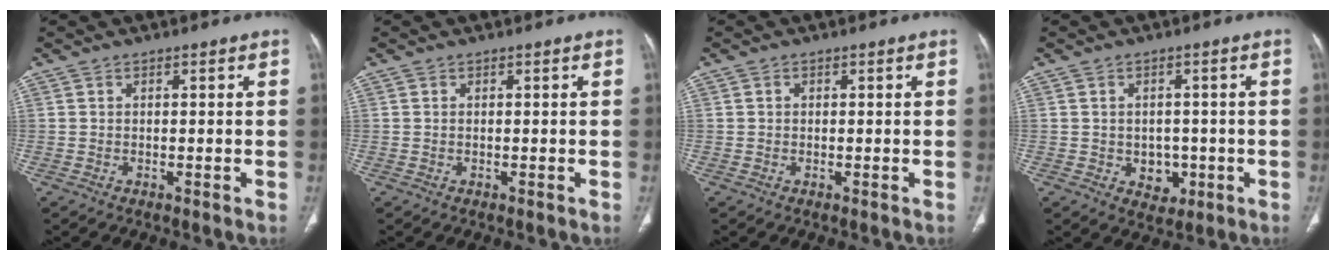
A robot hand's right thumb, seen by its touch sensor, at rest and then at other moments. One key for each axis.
{"total": 0.0}
{"total": 0.6, "fx": 0.1, "fy": 0.6, "fz": 0.2, "tx": 0.000, "ty": 0.002, "tz": 0.002}
{"total": 4.7, "fx": -1.0, "fy": 3.9, "fz": 2.5, "tx": -0.009, "ty": 0.005, "tz": -0.004}